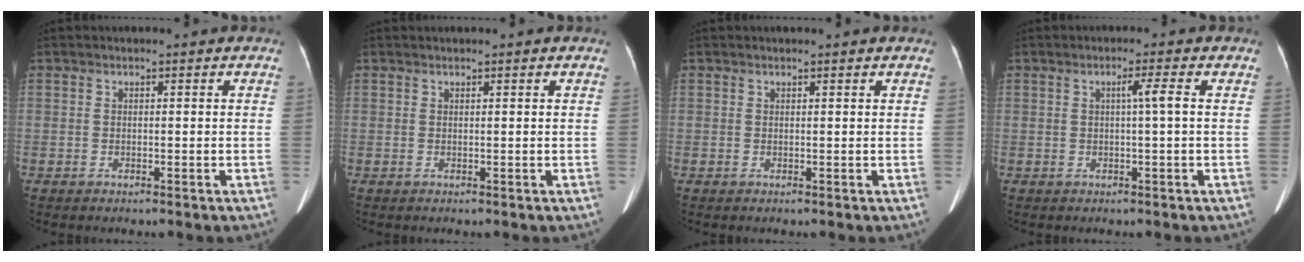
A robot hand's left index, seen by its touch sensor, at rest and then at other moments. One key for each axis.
{"total": 1.0, "fx": 0.9, "fy": -0.1, "fz": 0.4, "tx": -0.008, "ty": 0.016, "tz": 0.019}
{"total": 1.3, "fx": 1.2, "fy": 0.0, "fz": 0.5, "tx": -0.008, "ty": 0.009, "tz": 0.017}
{"total": 2.3, "fx": 0.3, "fy": -0.4, "fz": 2.2, "tx": -0.034, "ty": 0.003, "tz": 0.004}